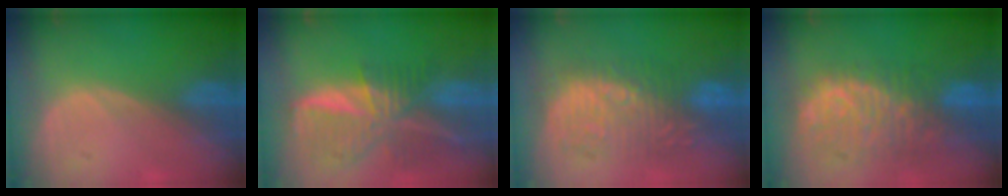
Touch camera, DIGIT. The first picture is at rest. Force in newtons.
{"total": 9.5, "press": 8.3, "slide": 4.6}
{"total": 9.5, "press": 9.4, "slide": 1.0}
{"total": 11.3, "press": 9.7, "slide": 5.7}